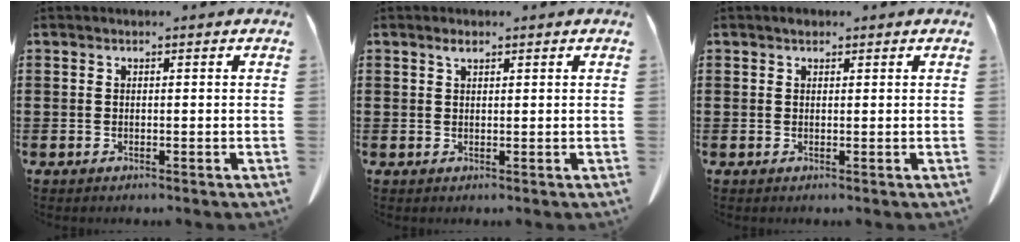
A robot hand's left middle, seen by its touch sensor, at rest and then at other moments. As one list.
[{"total": 1.3, "force": [0.8, 0.5, 1.0], "torque": [-0.021, 0.000, 0.015]}, {"total": 0.9, "force": [0.6, 0.5, 0.3], "torque": [-0.001, -0.002, 0.011]}]